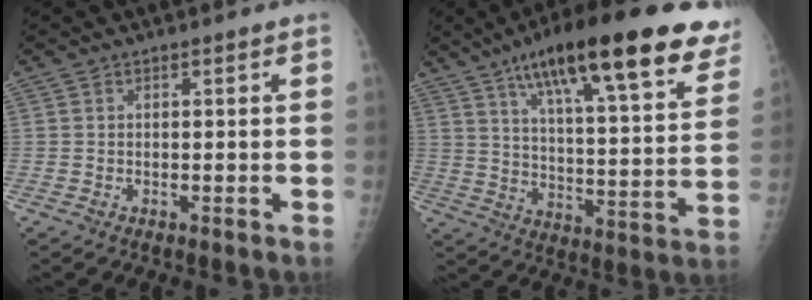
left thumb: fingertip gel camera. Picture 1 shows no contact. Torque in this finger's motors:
{"motor_torque": [1.18, 1.20, 1.50, -1.27, 0.20]}